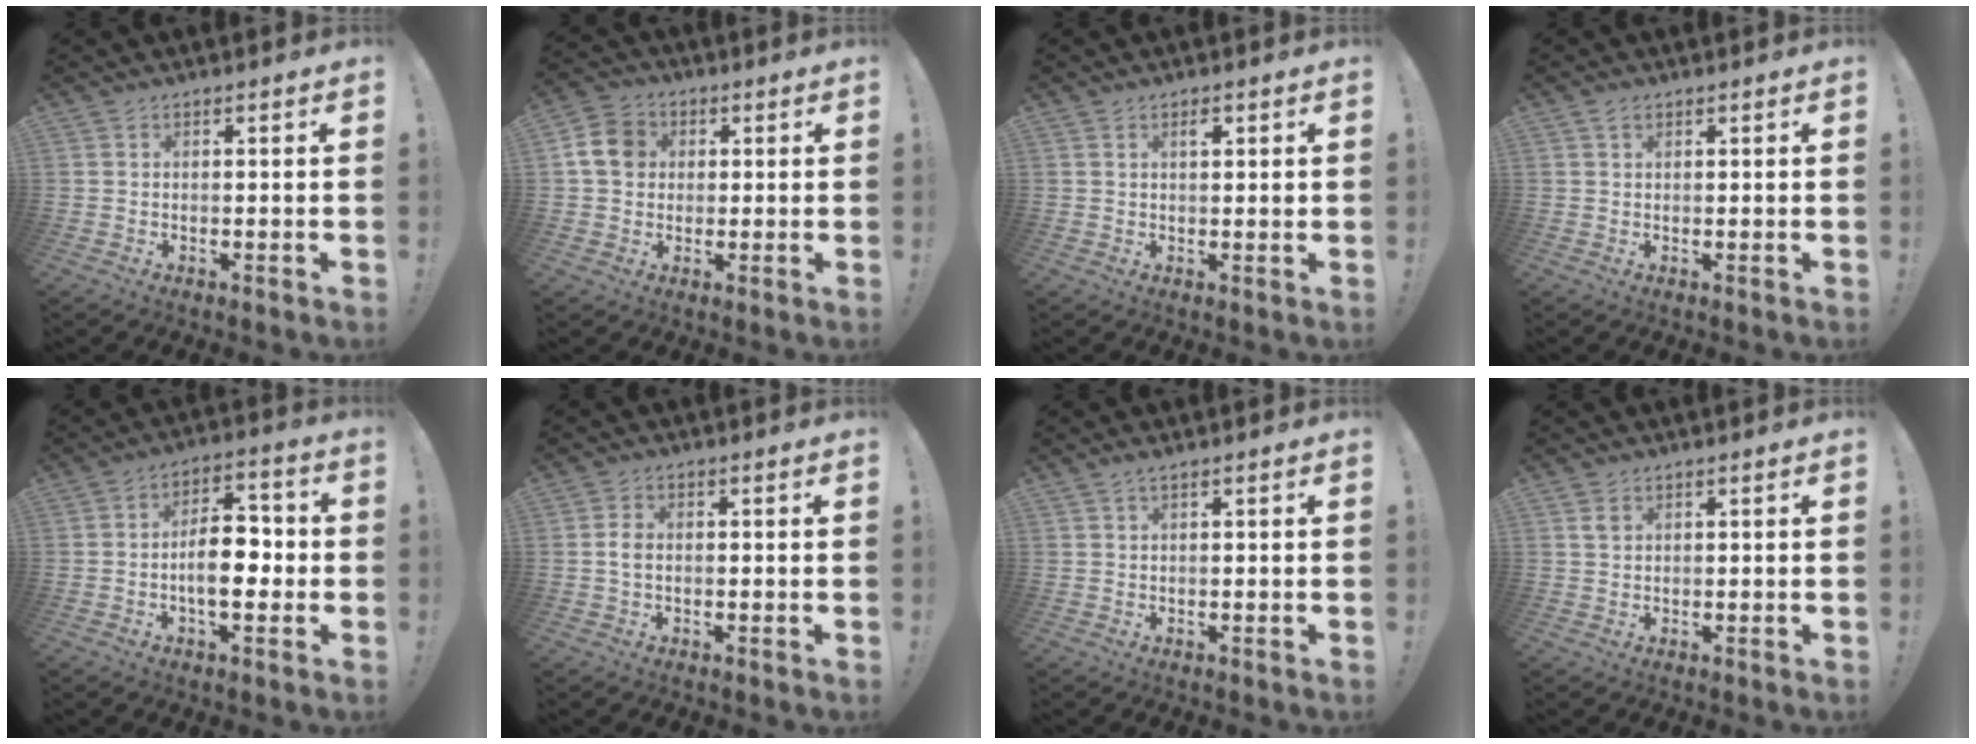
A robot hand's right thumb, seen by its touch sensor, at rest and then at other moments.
{"total": 9.6, "force": [1.8, 8.1, 4.7], "torque": [-0.074, 0.006, 0.039]}
{"total": 2.2, "force": [1.1, 1.0, 1.6], "torque": [-0.016, -0.006, 0.015]}
{"total": 1.3, "force": [0.9, 0.8, 0.6], "torque": [-0.004, -0.001, 0.015]}
{"total": 12.1, "force": [-2.1, 6.2, 10.1], "torque": [-0.155, 0.017, -0.039]}
{"total": 2.6, "force": [-0.4, 1.6, 2.0], "torque": [-0.046, 0.008, -0.008]}
{"total": 1.3, "force": [0.8, 0.1, 0.9], "torque": [-0.025, 0.003, 0.016]}
{"total": 1.8, "force": [1.0, 1.2, 0.9], "torque": [-0.010, -0.002, 0.016]}